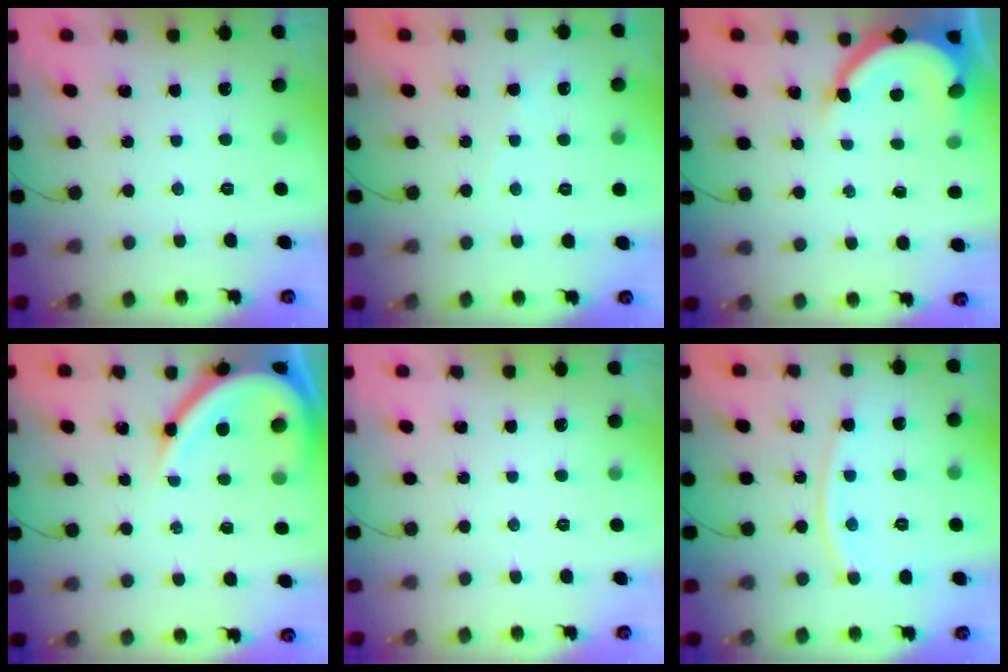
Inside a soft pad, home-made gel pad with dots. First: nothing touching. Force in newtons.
{"total": 2.7, "press": 2.6, "slide": 0.4}
{"total": 10.0, "press": 9.9, "slide": 1.0}
{"total": 13.1, "press": 13.0, "slide": 1.6}
{"total": 0.0}
{"total": 9.7, "press": 9.6, "slide": 1.2}